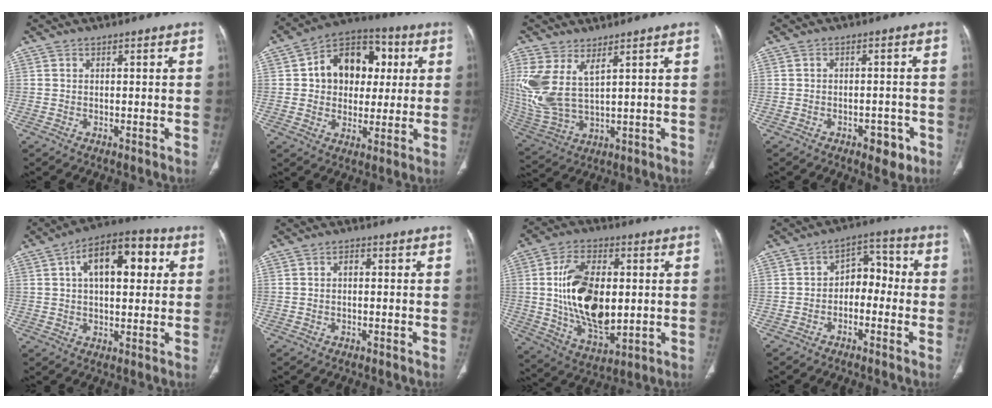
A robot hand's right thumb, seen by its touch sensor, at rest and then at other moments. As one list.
[{"total": 15.5, "force": [3.1, 11.7, 9.8], "torque": [-0.094, 0.015, 0.042]}, {"total": 11.9, "force": [4.8, 5.2, 9.6], "torque": [-0.235, -0.020, 0.115]}, {"total": 4.6, "force": [-2.5, 2.6, 2.9], "torque": [-0.019, 0.013, -0.028]}, {"total": 14.8, "force": [4.3, 7.4, 12.1], "torque": [-0.162, 0.021, 0.061]}, {"total": 1.4, "force": [0.0, 0.8, 1.1], "torque": [-0.016, 0.005, -0.002]}, {"total": 18.5, "force": [1.1, 10.1, 15.5], "torque": [-0.267, -0.011, 0.030]}, {"total": 7.0, "force": [-1.4, 5.0, 4.8], "torque": [-0.039, 0.042, -0.037]}]